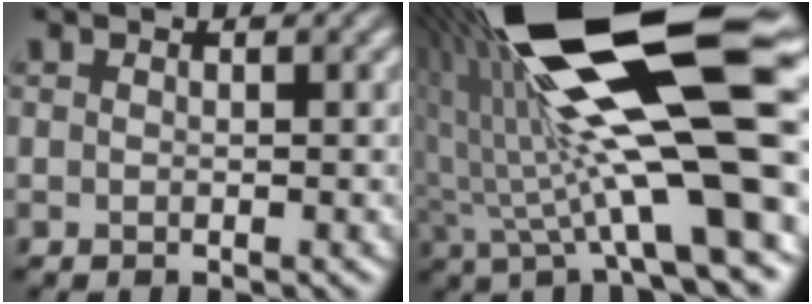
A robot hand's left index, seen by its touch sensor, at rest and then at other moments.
{"total": 18.6, "force": [5.0, 5.0, 17.2], "torque": [-0.292, 0.022, 0.102]}